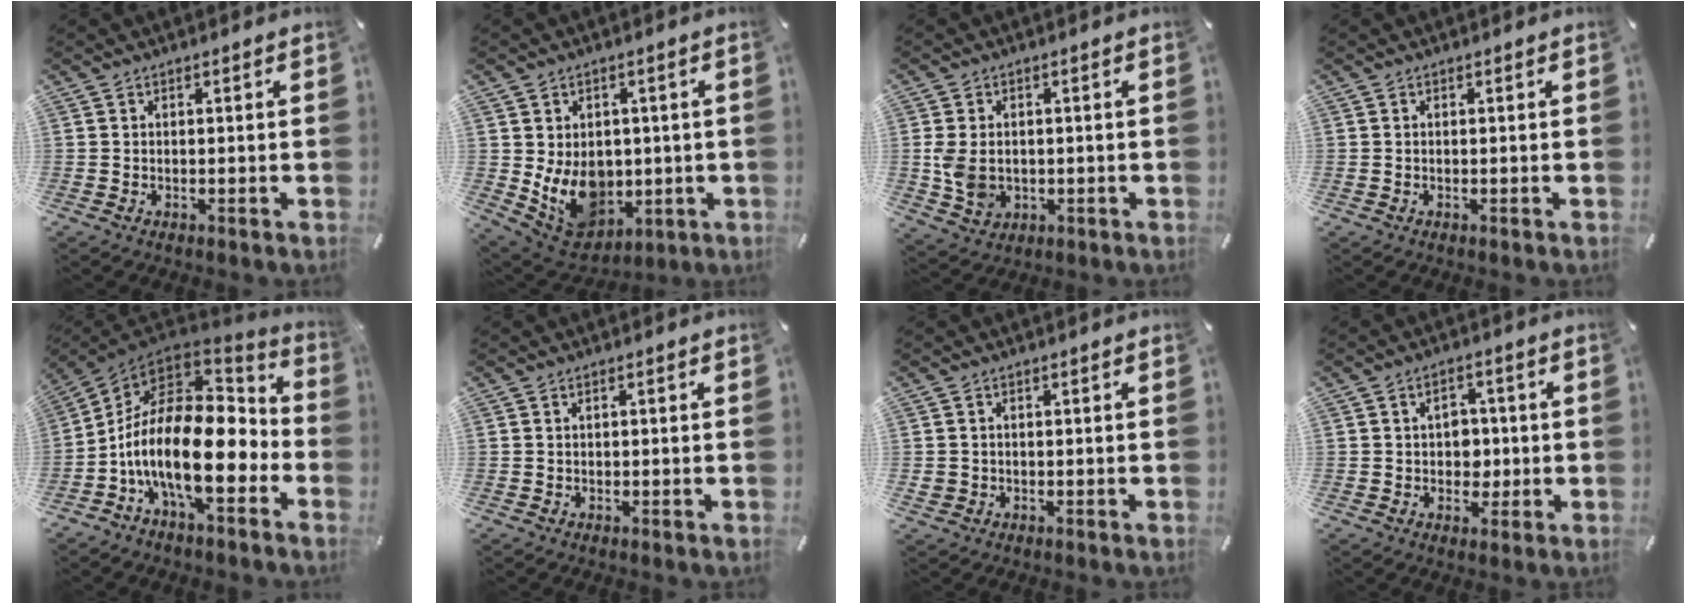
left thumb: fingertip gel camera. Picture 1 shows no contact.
{"total": 11.3, "force": [-0.3, 9.7, 5.7], "torque": [-0.107, -0.015, 0.005]}
{"total": 6.5, "force": [-0.3, 5.1, 4.0], "torque": [-0.075, -0.002, -0.005]}
{"total": 0.0}
{"total": 20.3, "force": [-4.6, 9.1, 17.5], "torque": [-0.350, -0.023, -0.085]}
{"total": 0.7, "force": [0.2, 0.4, 0.6], "torque": [-0.012, 0.005, 0.001]}
{"total": 2.0, "force": [-0.2, 1.9, 0.5], "torque": [-0.011, 0.005, -0.007]}
{"total": 5.8, "force": [0.1, 4.9, 3.1], "torque": [-0.033, 0.001, -0.004]}